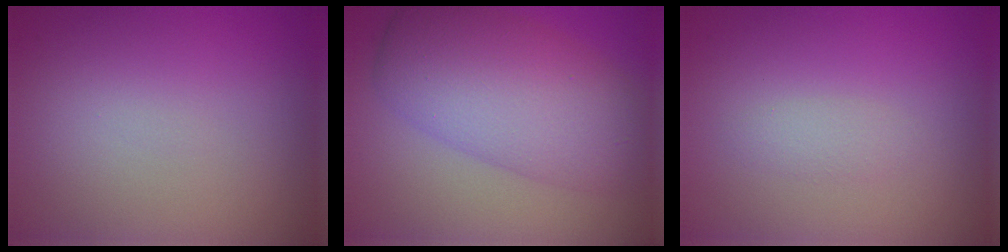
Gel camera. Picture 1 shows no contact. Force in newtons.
{"total": 8.2, "press": 8.2, "slide": 0.1}
{"total": 1.1, "press": 1.1, "slide": 0.1}